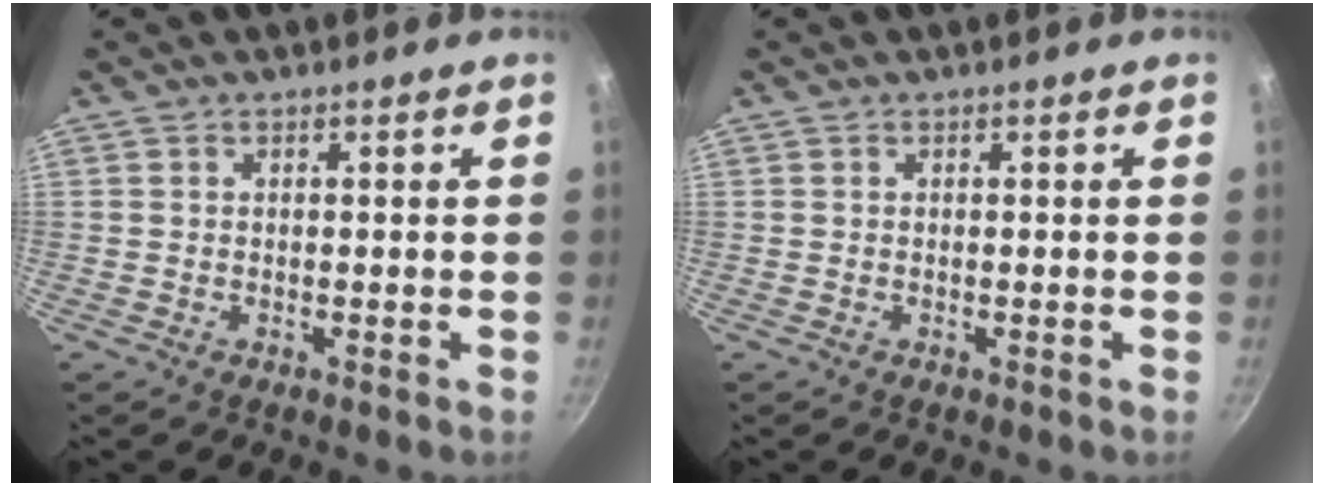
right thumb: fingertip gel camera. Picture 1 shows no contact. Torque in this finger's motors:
{"motor_torque": [-0.30, 0.04, 0.10, -0.04, 0.02]}